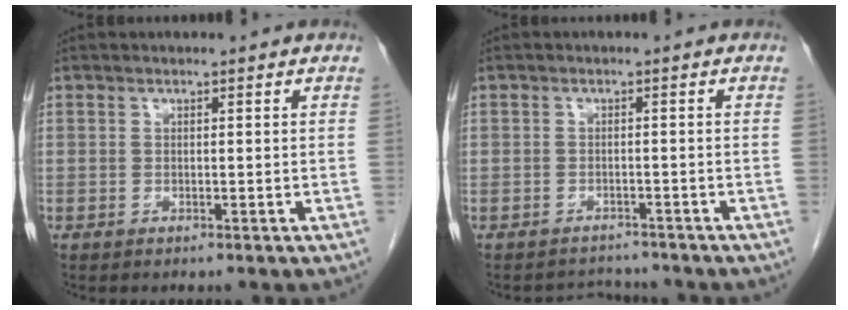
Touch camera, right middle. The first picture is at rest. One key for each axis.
{"total": 2.8, "fx": -2.6, "fy": 0.7, "fz": -0.9, "tx": 0.009, "ty": -0.001, "tz": -0.039}